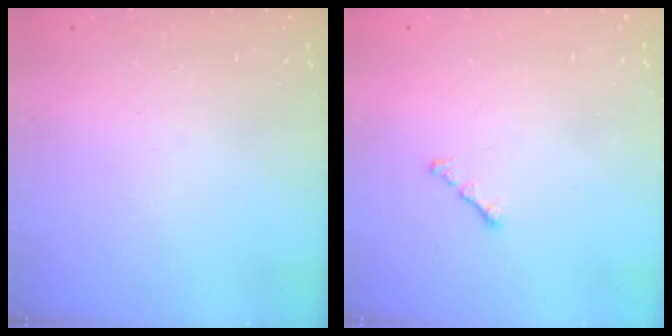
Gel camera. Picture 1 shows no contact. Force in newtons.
{"total": 1.2, "press": 1.1, "slide": 0.5}